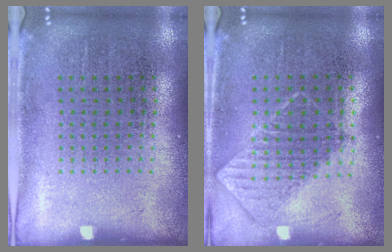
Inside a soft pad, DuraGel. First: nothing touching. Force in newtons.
{"total": 0.7, "press": 0.7, "slide": 0.1}